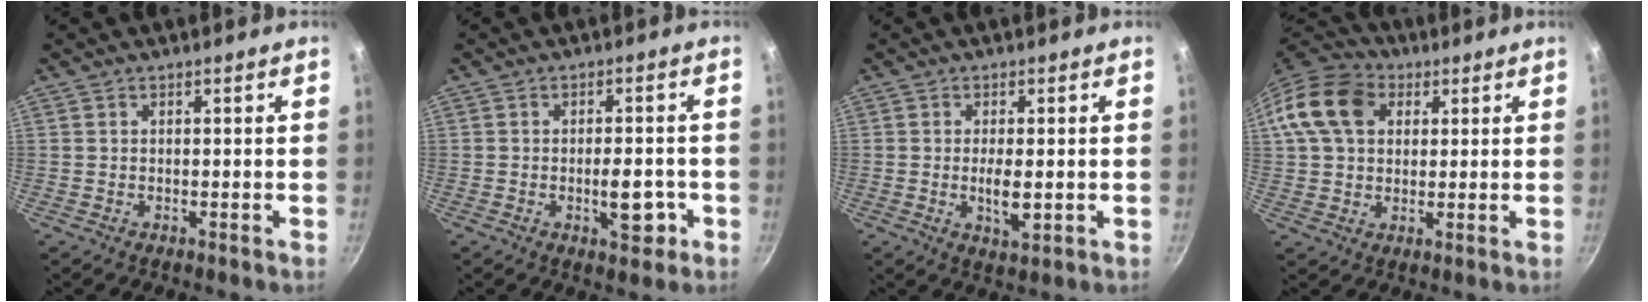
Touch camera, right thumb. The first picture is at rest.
{"total": 6.0, "force": [-1.9, 2.8, 5.0], "torque": [-0.045, 0.008, -0.024]}
{"total": 4.5, "force": [-0.5, 1.6, 4.2], "torque": [-0.079, -0.009, -0.006]}
{"total": 14.0, "force": [4.0, 10.5, 8.3], "torque": [-0.142, 0.021, 0.057]}